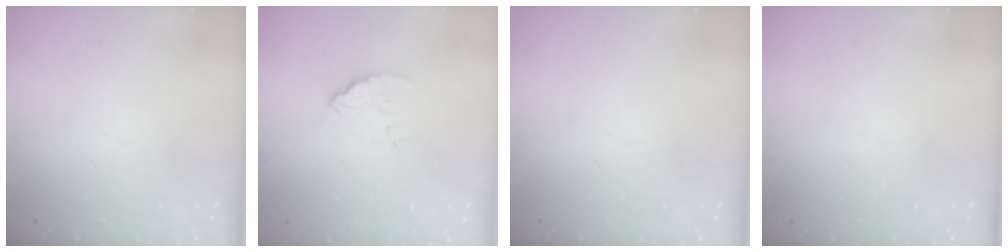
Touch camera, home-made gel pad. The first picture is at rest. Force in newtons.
{"total": 2.7, "press": 2.7, "slide": 0.1}
{"total": 0.0}
{"total": 0.0}